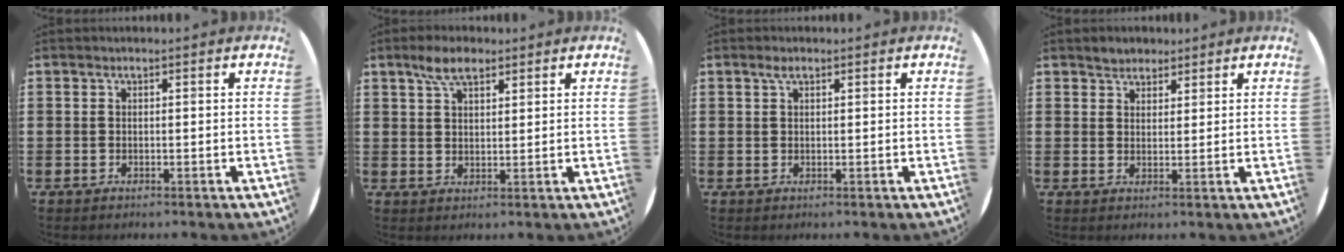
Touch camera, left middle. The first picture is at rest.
{"total": 4.7, "force": [3.3, 2.1, 2.7], "torque": [-0.051, 0.006, 0.058]}
{"total": 1.2, "force": [0.7, 0.6, 0.8], "torque": [-0.009, 0.002, 0.009]}
{"total": 2.4, "force": [2.2, 1.0, -0.1], "torque": [0.005, 0.003, 0.042]}